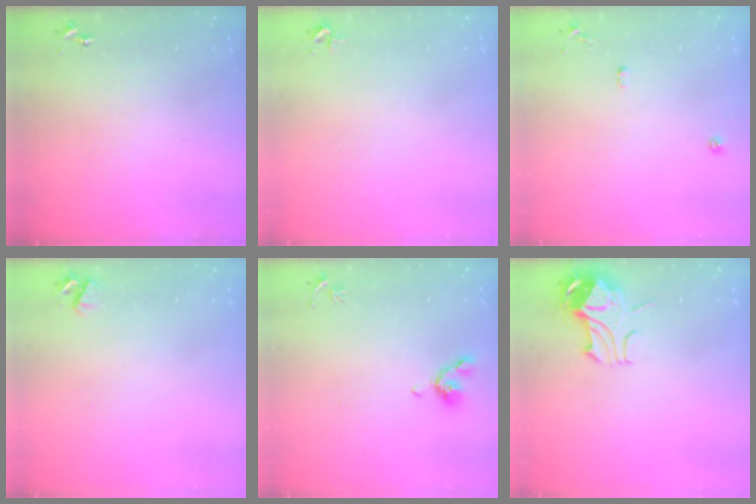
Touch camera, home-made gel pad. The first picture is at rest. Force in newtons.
{"total": 2.4, "press": 2.4, "slide": 0.3}
{"total": 7.4, "press": 7.4, "slide": 0.8}
{"total": 4.1, "press": 4.0, "slide": 0.6}
{"total": 7.2, "press": 7.1, "slide": 1.2}
{"total": 9.9, "press": 9.8, "slide": 1.4}